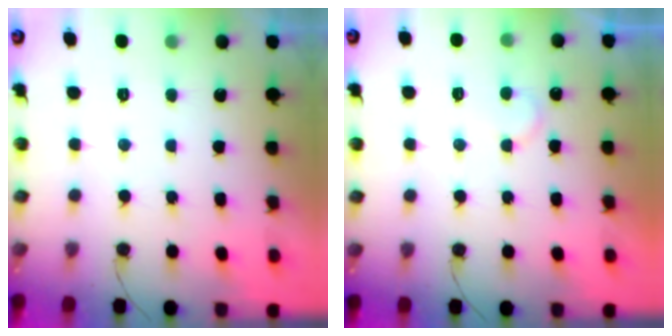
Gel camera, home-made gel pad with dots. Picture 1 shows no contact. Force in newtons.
{"total": 6.0, "press": 6.0, "slide": 0.6}